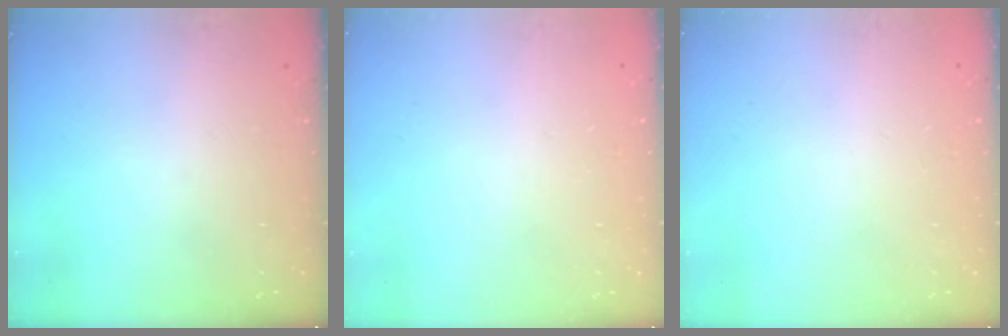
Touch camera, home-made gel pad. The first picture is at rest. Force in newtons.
{"total": 2.4, "press": 2.4, "slide": 0.2}
{"total": 2.4, "press": 2.4, "slide": 0.2}